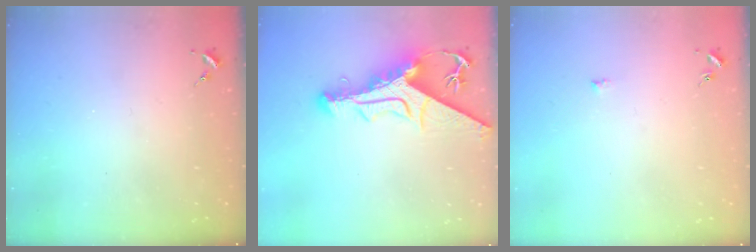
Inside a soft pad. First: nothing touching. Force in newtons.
{"total": 17.2, "press": 17.1, "slide": 1.8}
{"total": 4.6, "press": 4.5, "slide": 0.5}